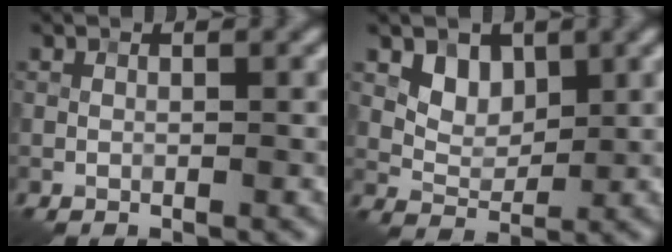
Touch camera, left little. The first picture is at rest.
{"total": 2.9, "force": [1.5, 2.1, 1.4], "torque": [-0.025, -0.012, 0.030]}